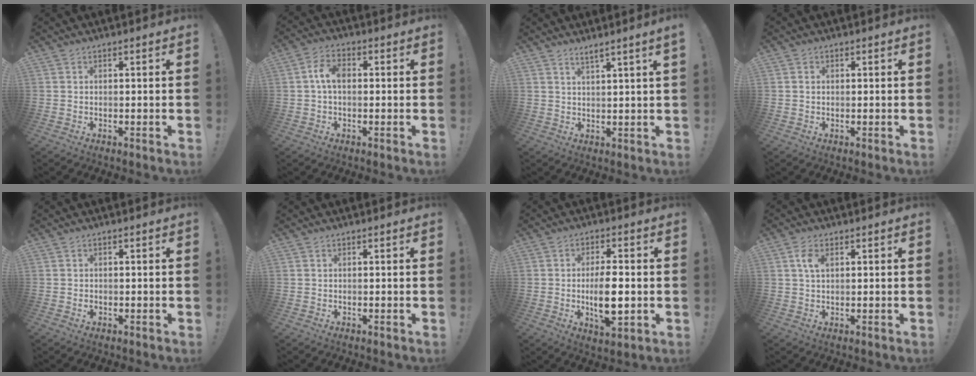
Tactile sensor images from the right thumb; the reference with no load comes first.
{"total": 6.1, "force": [0.3, 3.6, 4.9], "torque": [-0.081, 0.015, 0.007]}
{"total": 3.4, "force": [2.4, -1.0, 2.2], "torque": [-0.031, -0.017, 0.036]}
{"total": 0.8, "force": [0.1, 0.8, 0.2], "torque": [-0.008, 0.005, 0.002]}
{"total": 0.7, "force": [-0.3, 0.6, 0.2], "torque": [-0.002, 0.001, -0.006]}
{"total": 0.8, "force": [0.4, 0.7, -0.1], "torque": [0.011, -0.002, 0.005]}
{"total": 10.3, "force": [-1.1, 4.3, 9.3], "torque": [-0.156, -0.007, -0.022]}
{"total": 4.0, "force": [1.5, 2.0, 3.1], "torque": [-0.058, 0.002, 0.025]}